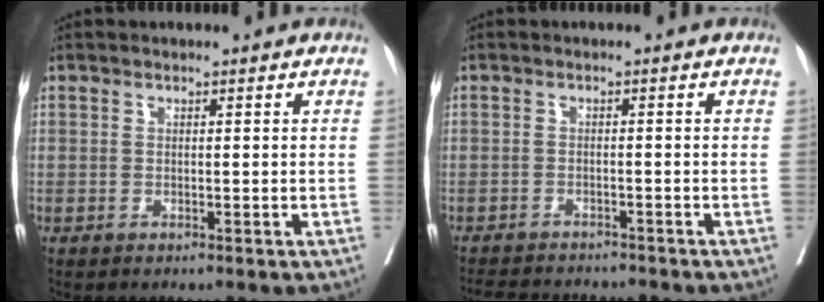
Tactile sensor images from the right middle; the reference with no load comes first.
{"total": 8.4, "force": [-8.0, 1.5, 2.2], "torque": [-0.036, -0.003, -0.110]}